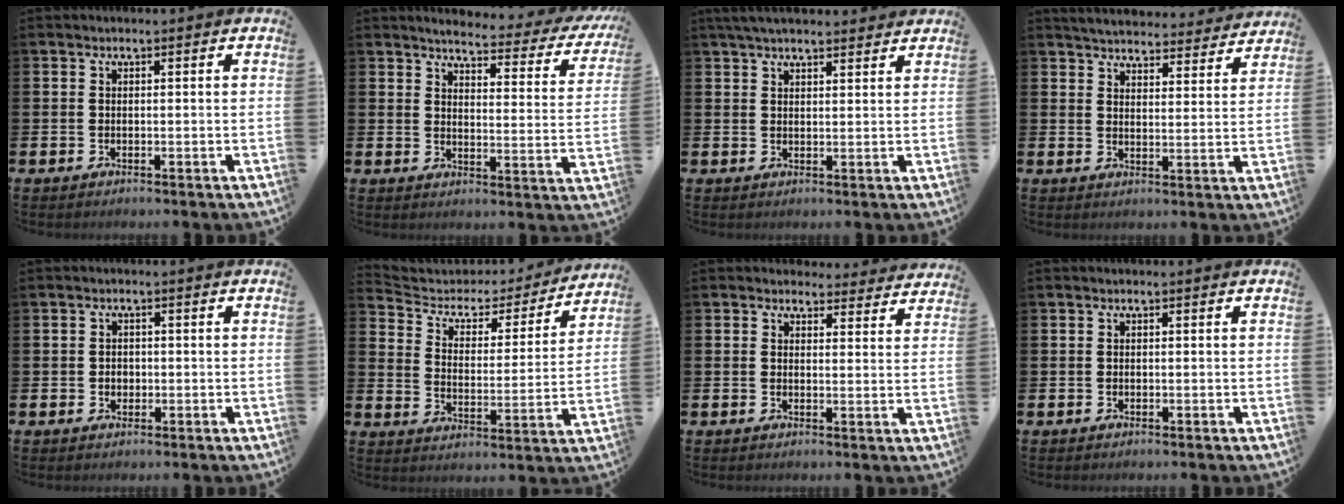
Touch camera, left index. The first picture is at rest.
{"total": 3.4, "force": [3.1, 0.7, 1.3], "torque": [-0.029, -0.034, 0.039]}
{"total": 3.8, "force": [3.5, 0.7, 1.2], "torque": [-0.027, -0.009, 0.065]}
{"total": 4.9, "force": [4.8, 0.7, 0.2], "torque": [-0.018, -0.037, 0.083]}
{"total": 1.5, "force": [-0.1, 1.3, 0.7], "torque": [-0.001, 0.004, -0.007]}
{"total": 5.1, "force": [4.3, 2.5, 1.1], "torque": [-0.050, -0.036, 0.065]}
{"total": 3.4, "force": [3.2, 1.1, -0.1], "torque": [0.005, -0.015, 0.056]}
{"total": 0.0}